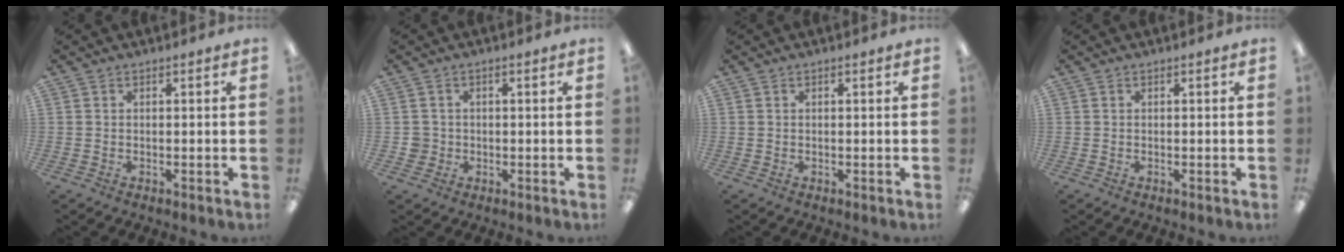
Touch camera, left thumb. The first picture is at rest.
{"total": 2.6, "force": [-0.3, 2.5, 0.4], "torque": [-0.010, 0.006, -0.008]}
{"total": 0.0}
{"total": 0.0}